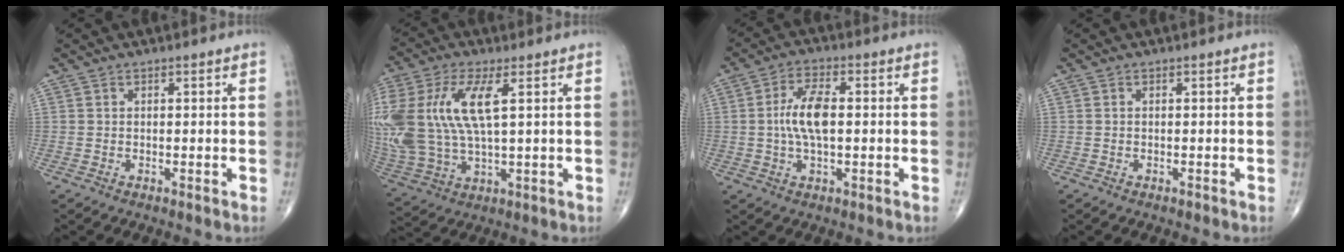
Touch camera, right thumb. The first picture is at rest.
{"total": 19.8, "force": [4.3, 8.6, 17.3], "torque": [-0.417, 0.003, 0.087]}
{"total": 8.0, "force": [0.2, 3.4, 7.2], "torque": [-0.146, 0.009, -0.001]}
{"total": 0.0}